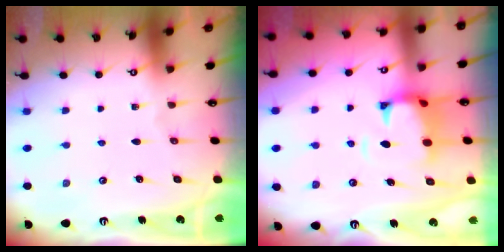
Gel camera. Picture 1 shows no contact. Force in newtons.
{"total": 2.3, "press": 2.0, "slide": 1.2}